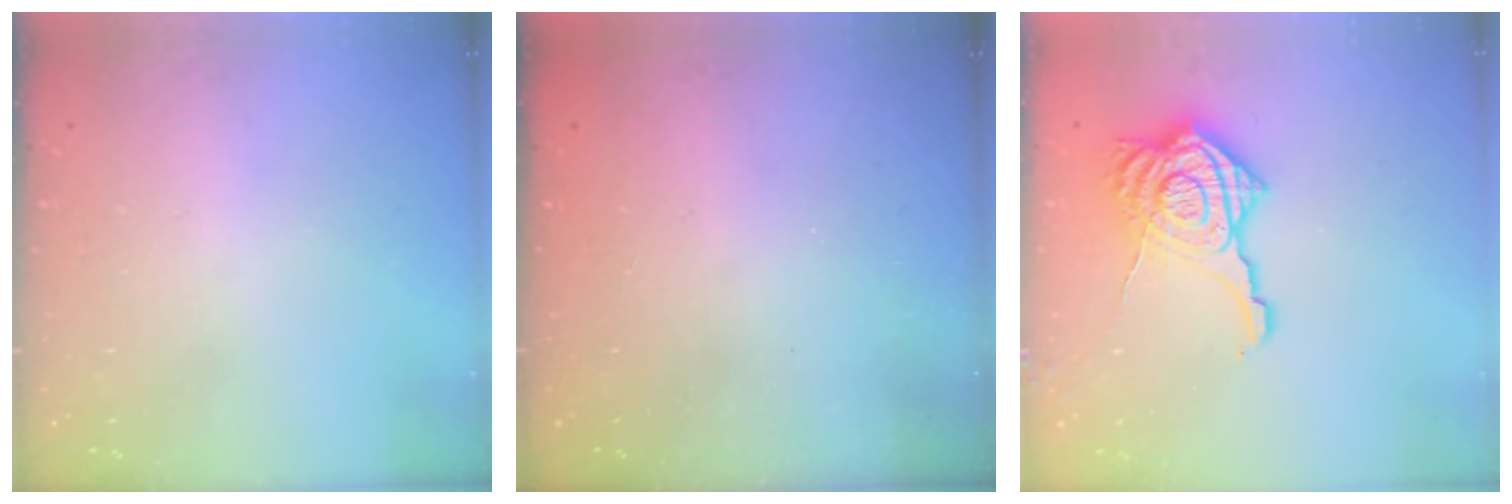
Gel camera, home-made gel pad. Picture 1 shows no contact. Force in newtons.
{"total": 2.3, "press": 2.2, "slide": 0.8}
{"total": 15.7, "press": 15.6, "slide": 1.6}